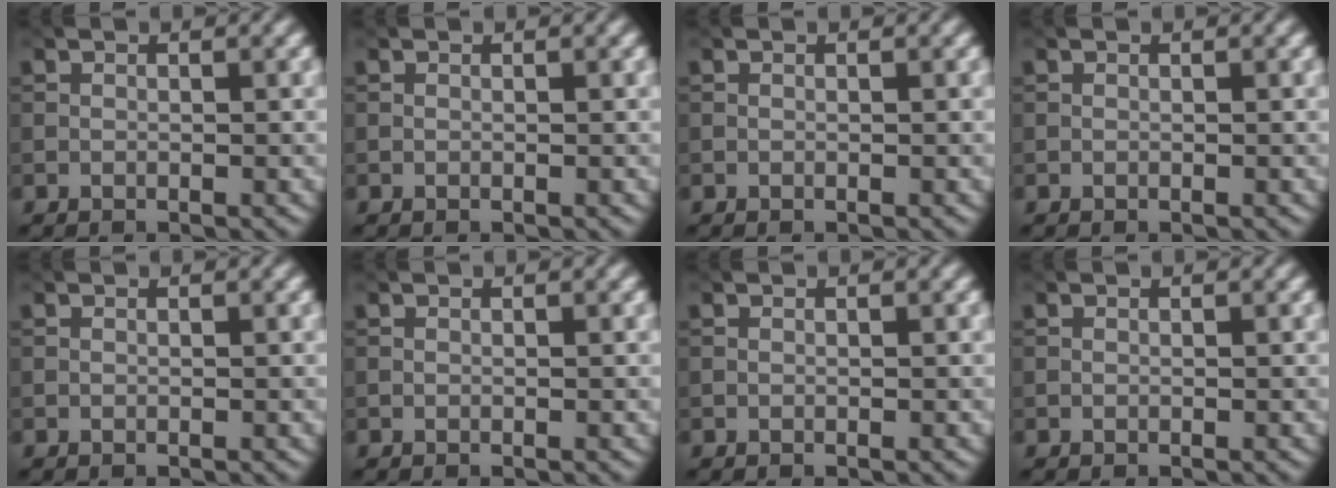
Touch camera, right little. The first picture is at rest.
{"total": 0.0}
{"total": 0.0}
{"total": 0.0}
{"total": 0.0}
{"total": 0.0}
{"total": 0.0}
{"total": 0.0}